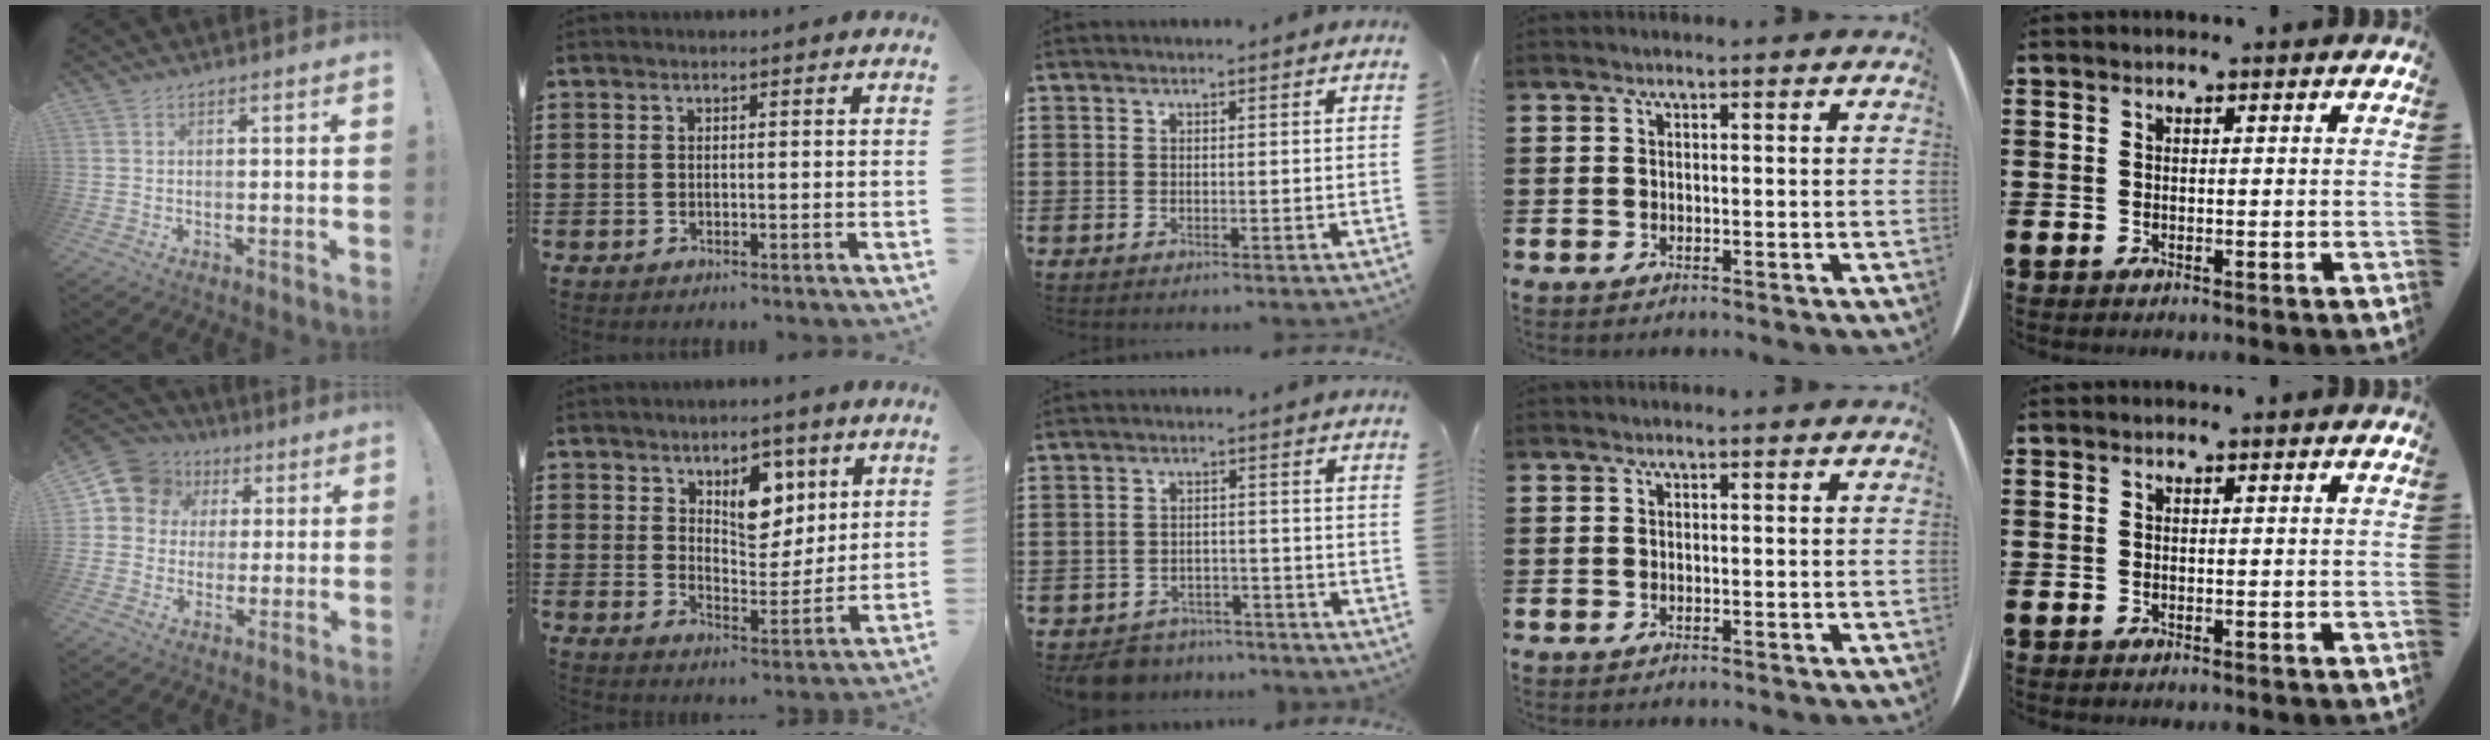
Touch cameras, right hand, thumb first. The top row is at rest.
{"thumb": {"total": 10.4, "force": [3.6, 9.3, 2.9], "torque": [-0.044, -0.008, 0.074]}, "index": {"total": 7.6, "force": [4.3, 4.7, 4.2], "torque": [-0.063, -0.014, 0.070]}, "middle": {"total": 4.3, "force": [-4.2, 1.0, 0.2], "torque": [-0.014, 0.005, -0.087]}}